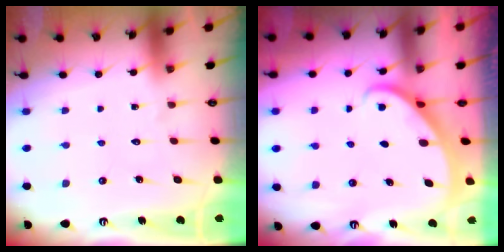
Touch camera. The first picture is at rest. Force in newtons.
{"total": 2.2, "press": 2.2, "slide": 0.1}